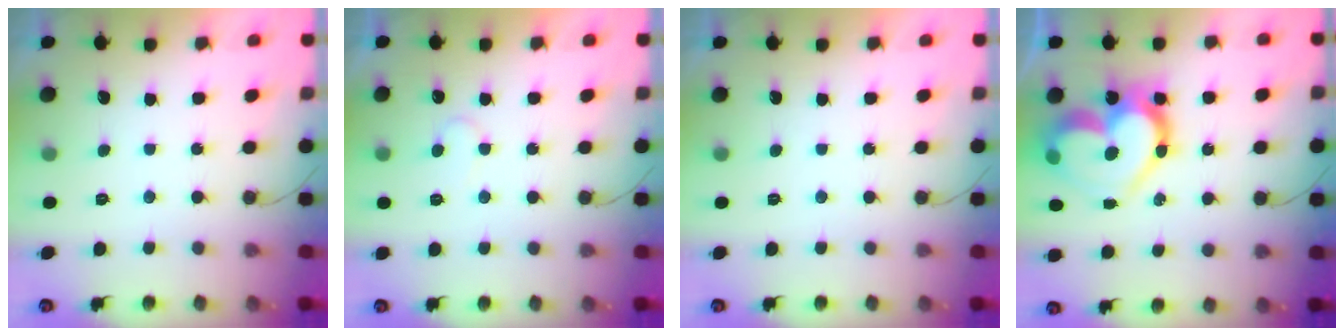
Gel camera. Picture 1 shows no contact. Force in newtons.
{"total": 6.1, "press": 6.1, "slide": 0.4}
{"total": 2.0, "press": 2.0, "slide": 0.1}
{"total": 20.1, "press": 19.9, "slide": 2.2}